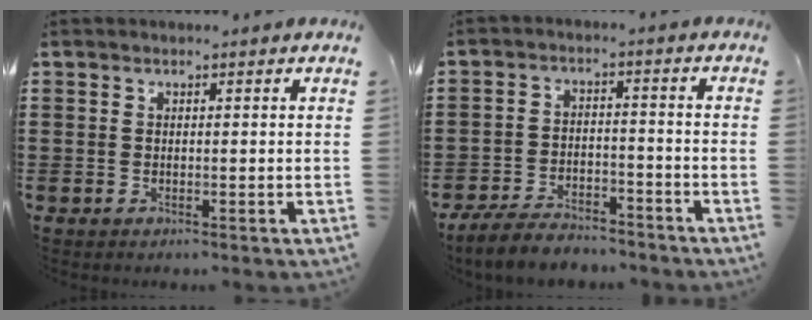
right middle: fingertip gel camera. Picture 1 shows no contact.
{"total": 5.4, "force": [-5.0, 1.2, 1.6], "torque": [-0.037, 0.008, -0.101]}